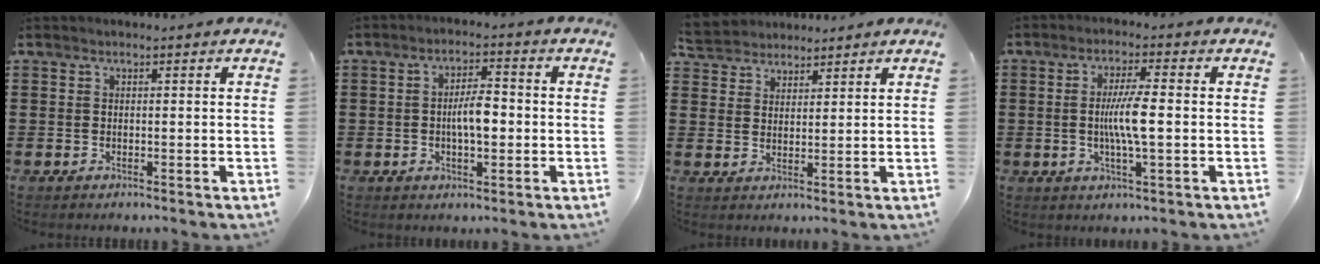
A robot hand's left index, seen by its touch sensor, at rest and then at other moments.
{"total": 5.1, "force": [-0.5, 2.0, 4.7], "torque": [-0.078, 0.003, -0.014]}
{"total": 3.7, "force": [3.4, 1.4, -0.4], "torque": [-0.008, -0.005, 0.064]}
{"total": 6.5, "force": [-0.3, 1.0, 6.4], "torque": [-0.120, 0.000, -0.012]}